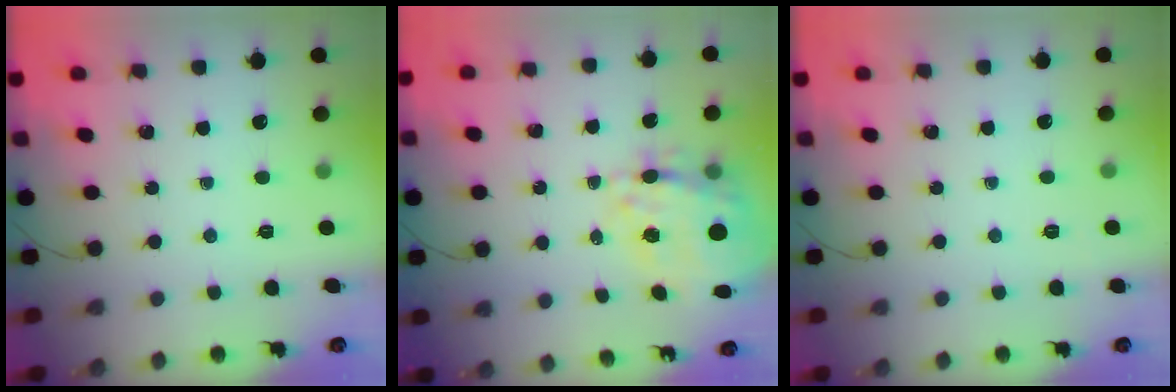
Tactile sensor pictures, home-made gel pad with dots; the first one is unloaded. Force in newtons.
{"total": 13.4, "press": 12.6, "slide": 4.6}
{"total": 4.8, "press": 4.6, "slide": 1.3}